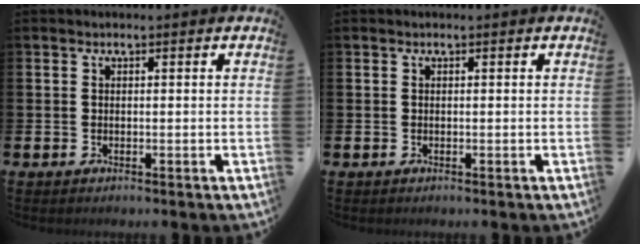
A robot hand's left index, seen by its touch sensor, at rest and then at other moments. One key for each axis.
{"total": 0.0}